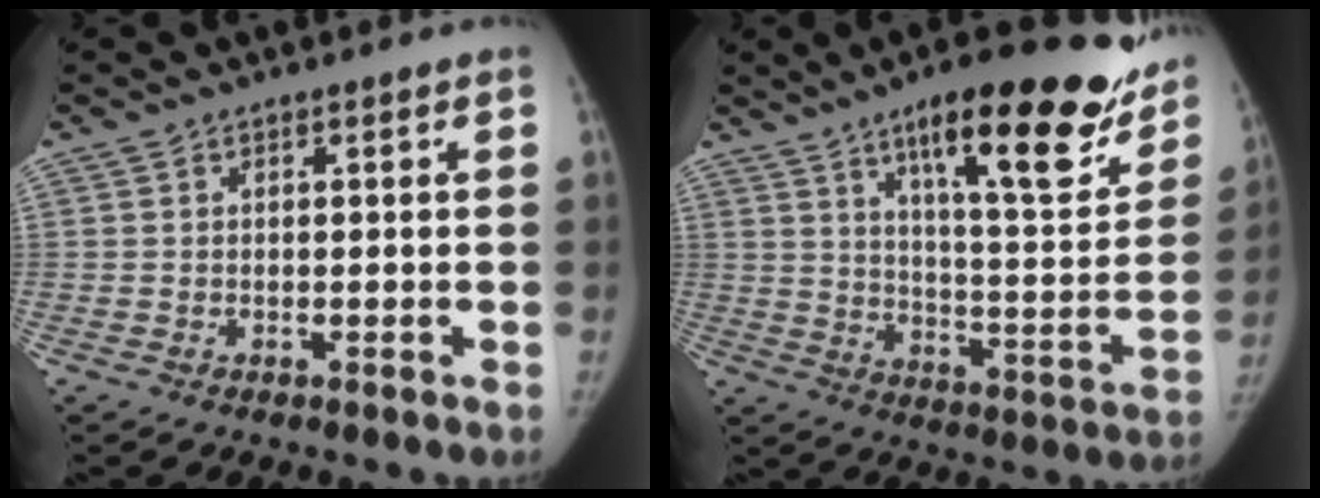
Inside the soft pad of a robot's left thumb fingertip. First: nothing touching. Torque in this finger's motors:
{"motor_torque": [1.13, -0.07, 1.42, -1.35, 0.10]}